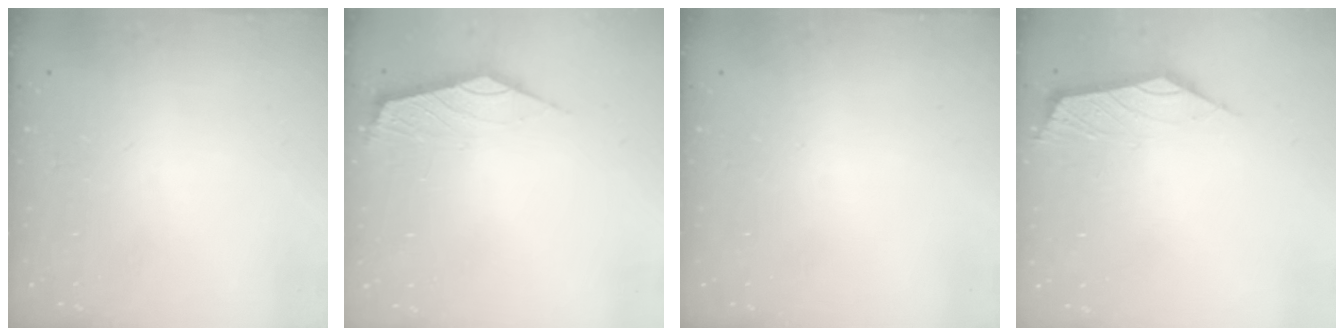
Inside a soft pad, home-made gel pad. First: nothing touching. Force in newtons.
{"total": 2.4, "press": 2.3, "slide": 0.5}
{"total": 0.0}
{"total": 2.8, "press": 2.7, "slide": 0.7}